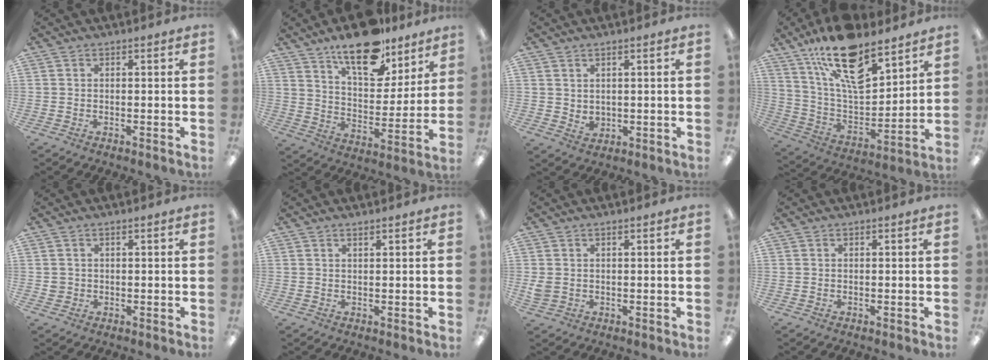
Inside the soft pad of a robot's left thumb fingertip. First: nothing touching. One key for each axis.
{"total": 17.8, "fx": 13.4, "fy": 7.5, "fz": 9.0, "tx": -0.137, "ty": -0.078, "tz": 0.229}
{"total": 2.5, "fx": 1.7, "fy": 1.6, "fz": 0.9, "tx": -0.013, "ty": -0.009, "tz": 0.029}
{"total": 20.2, "fx": 14.1, "fy": 7.9, "fz": 12.0, "tx": -0.208, "ty": -0.081, "tz": 0.245}
{"total": 1.6, "fx": 0.2, "fy": 1.6, "fz": 0.2, "tx": -0.007, "ty": 0.005, "tz": 0.001}
{"total": 0.9, "fx": 0.8, "fy": 0.1, "fz": 0.4, "tx": -0.009, "ty": 0.000, "tz": 0.014}
{"total": 2.1, "fx": 0.4, "fy": 1.8, "fz": 1.1, "tx": -0.021, "ty": 0.005, "tz": 0.006}
{"total": 0.0}